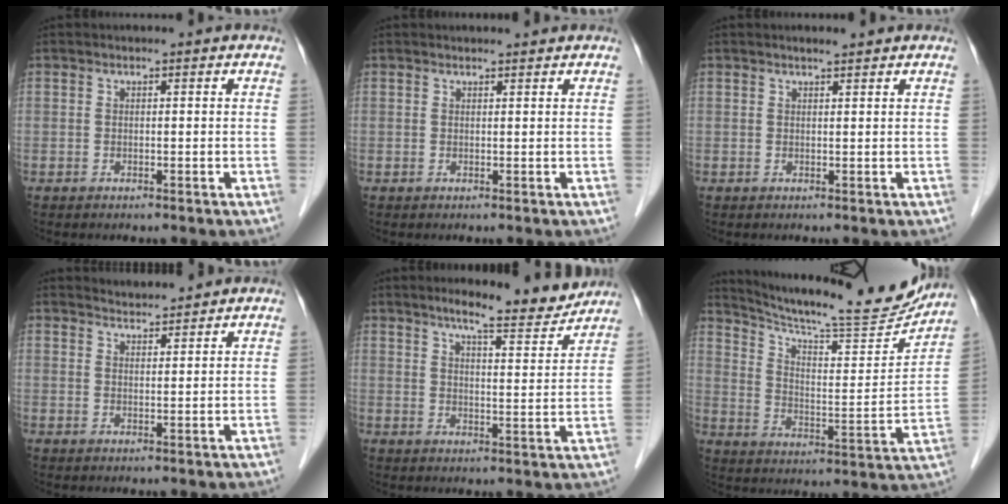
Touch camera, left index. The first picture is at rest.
{"total": 1.8, "force": [1.8, 0.2, 0.3], "torque": [-0.008, 0.008, 0.025]}
{"total": 1.6, "force": [1.4, 0.1, 0.8], "torque": [-0.017, 0.006, 0.024]}
{"total": 2.8, "force": [2.8, -0.1, -0.2], "torque": [-0.006, 0.010, 0.052]}
{"total": 9.4, "force": [8.4, 0.6, 4.1], "torque": [-0.062, -0.007, 0.115]}
{"total": 21.0, "force": [19.7, 1.3, 7.3], "torque": [-0.122, -0.048, 0.281]}